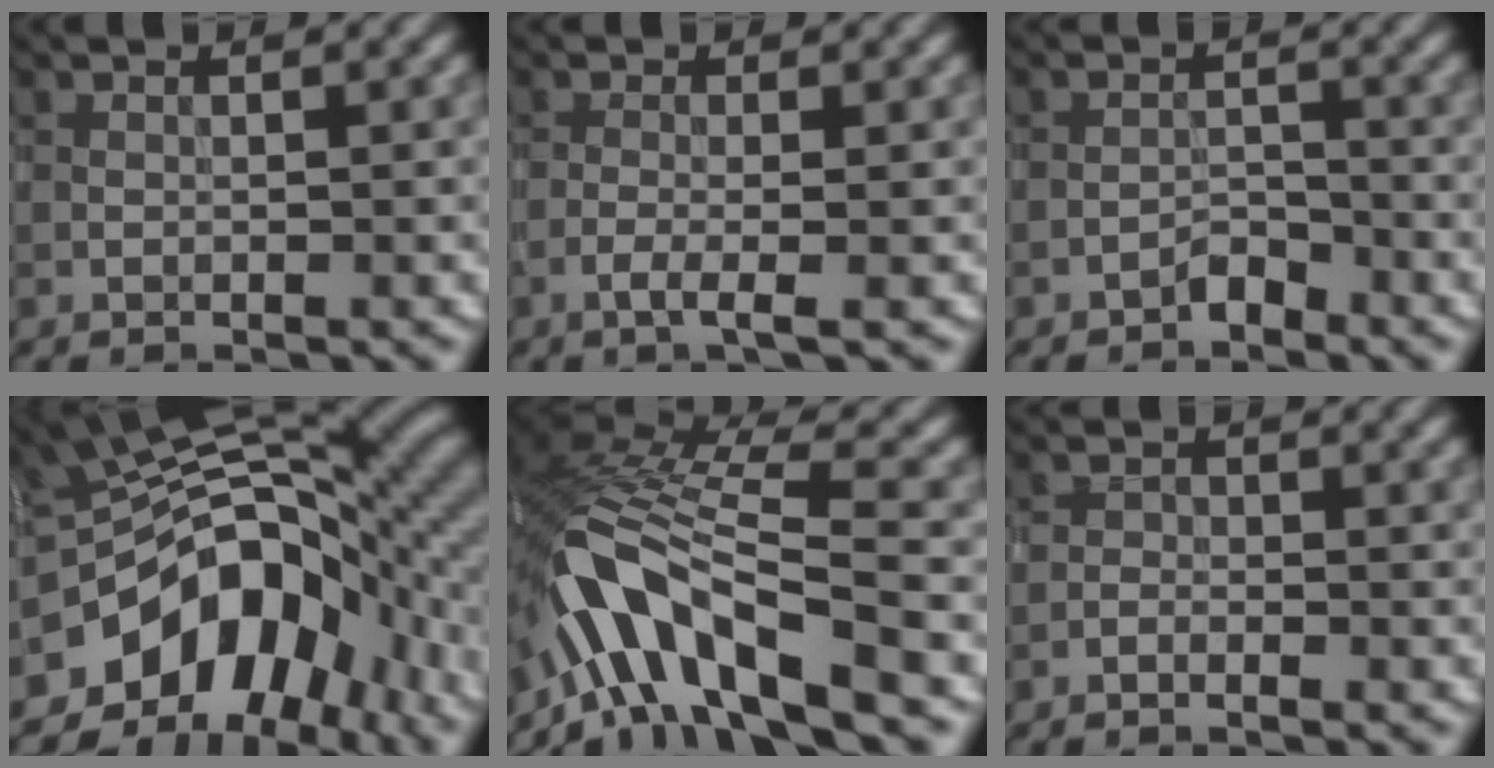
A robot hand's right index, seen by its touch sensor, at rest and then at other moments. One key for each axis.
{"total": 2.0, "fx": -0.8, "fy": 0.4, "fz": 1.8, "tx": -0.033, "ty": 0.003, "tz": -0.022}
{"total": 1.5, "fx": -1.3, "fy": 0.6, "fz": 0.5, "tx": -0.003, "ty": 0.008, "tz": -0.026}
{"total": 13.6, "fx": -5.1, "fy": 8.4, "fz": 9.4, "tx": -0.130, "ty": 0.004, "tz": -0.095}
{"total": 10.8, "fx": -6.2, "fy": 3.4, "fz": 8.2, "tx": -0.148, "ty": 0.010, "tz": -0.119}
{"total": 1.0, "fx": -0.8, "fy": 0.3, "fz": 0.5, "tx": -0.007, "ty": 0.005, "tz": -0.019}